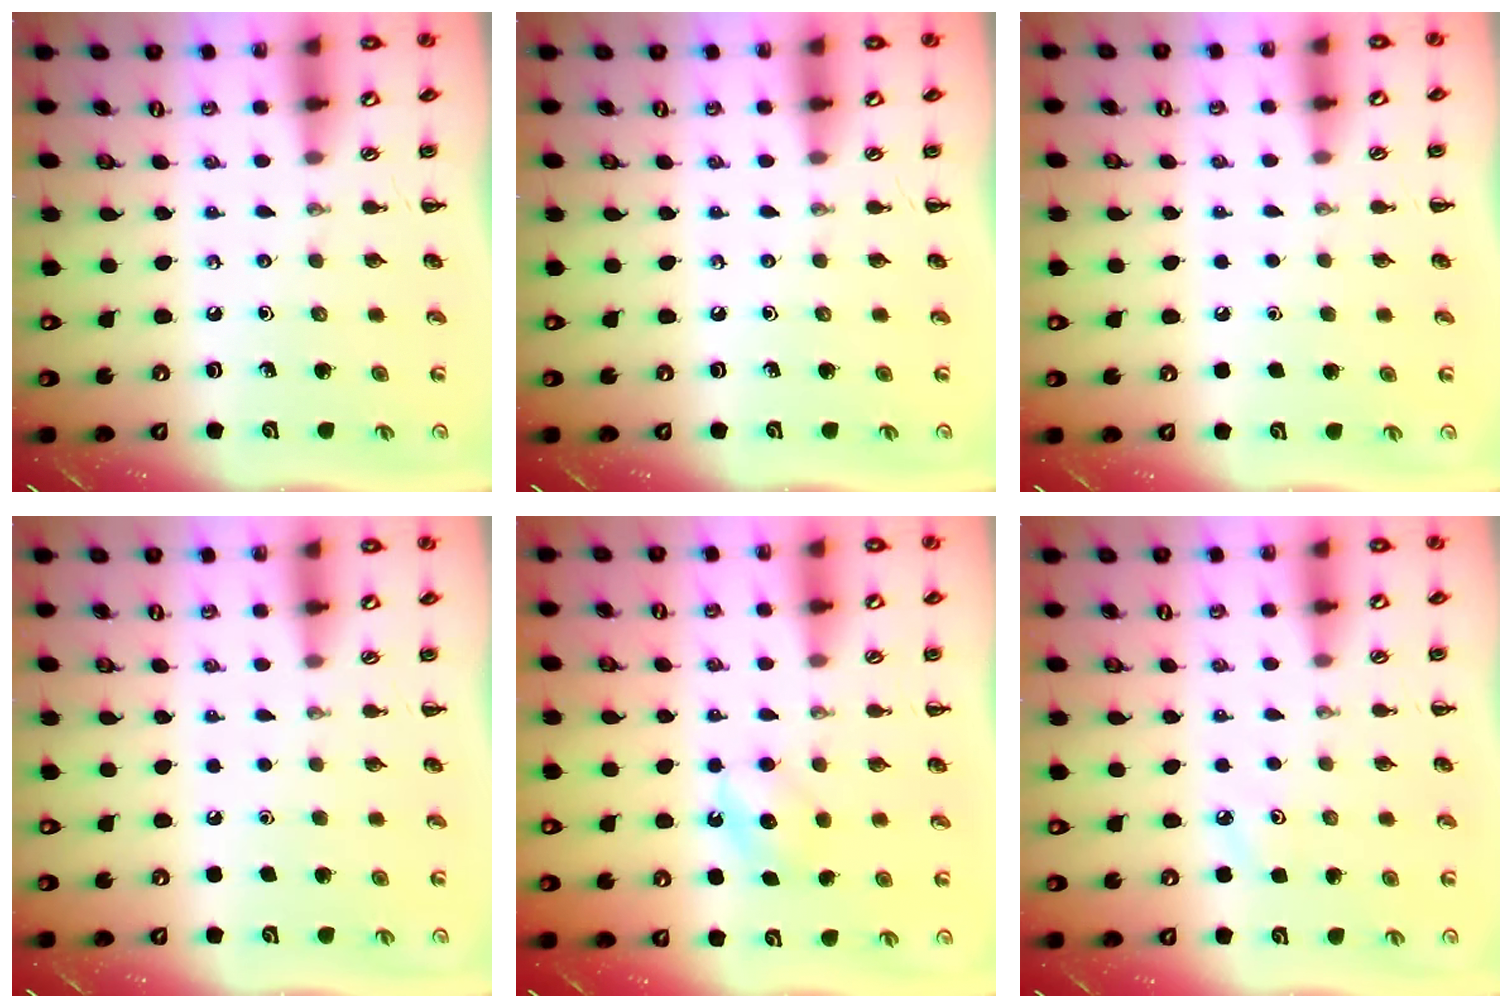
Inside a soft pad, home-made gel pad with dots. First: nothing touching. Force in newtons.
{"total": 0.0}
{"total": 1.7, "press": 1.7, "slide": 0.1}
{"total": 1.5, "press": 1.5, "slide": 0.1}
{"total": 5.5, "press": 5.3, "slide": 1.4}
{"total": 4.4, "press": 4.1, "slide": 1.4}